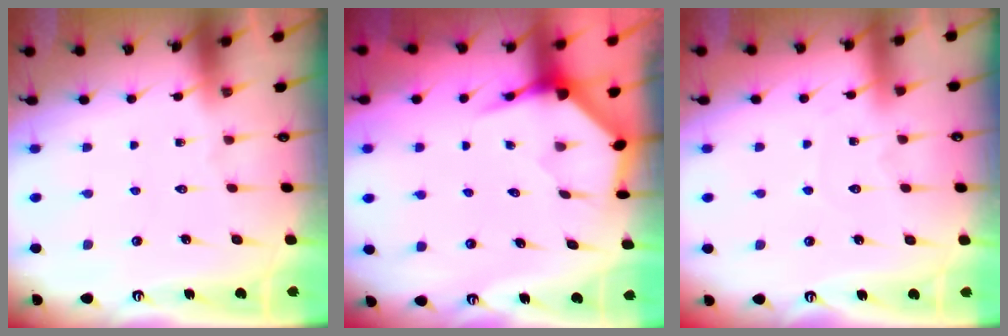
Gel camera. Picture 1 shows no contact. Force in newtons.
{"total": 4.0, "press": 4.0, "slide": 0.4}
{"total": 2.7, "press": 2.7, "slide": 0.4}